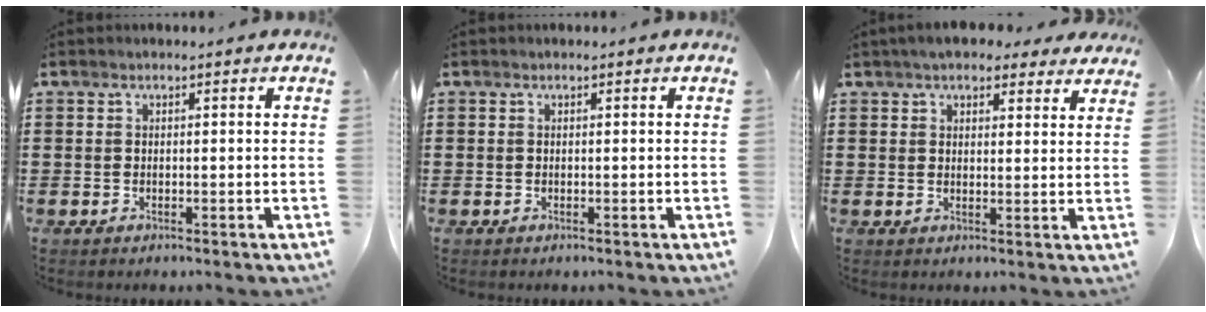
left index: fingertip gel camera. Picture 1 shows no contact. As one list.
[{"total": 0.0}, {"total": 4.6, "force": [4.0, 1.5, 1.7], "torque": [-0.045, 0.002, 0.074]}]